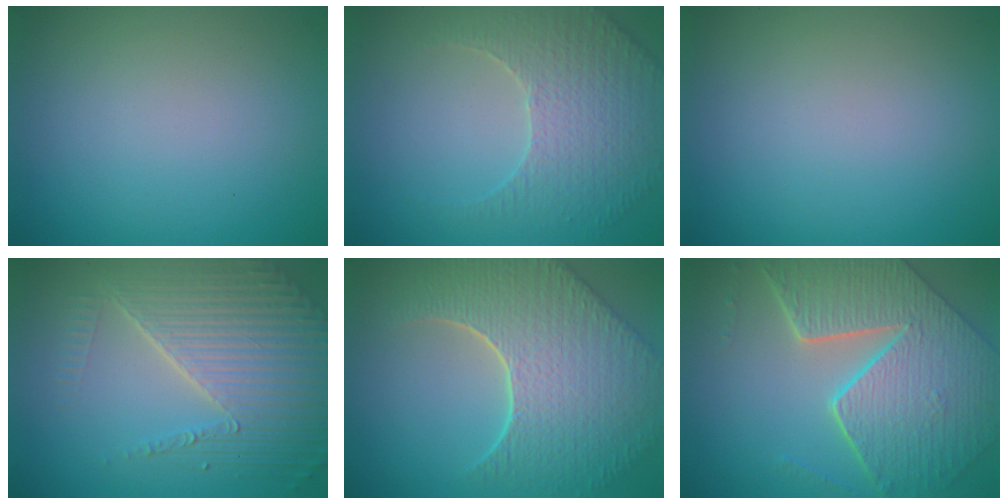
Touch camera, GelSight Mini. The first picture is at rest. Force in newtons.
{"total": 3.8, "press": 3.6, "slide": 1.2}
{"total": 0.0}
{"total": 7.0, "press": 5.1, "slide": 4.8}
{"total": 9.4, "press": 6.6, "slide": 6.7}
{"total": 9.2, "press": 6.6, "slide": 6.4}